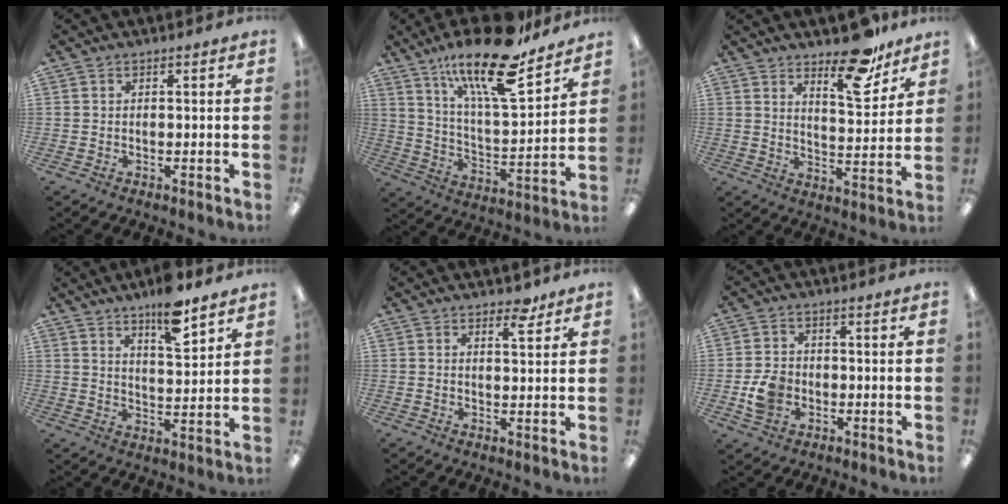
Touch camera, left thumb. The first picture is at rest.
{"total": 21.5, "force": [15.8, 5.8, 13.3], "torque": [-0.227, -0.099, 0.263]}
{"total": 13.9, "force": [10.3, 5.3, 7.7], "torque": [-0.092, -0.070, 0.174]}
{"total": 9.6, "force": [7.5, 2.4, 5.6], "torque": [-0.079, -0.048, 0.125]}
{"total": 4.1, "force": [3.2, 1.5, 2.1], "torque": [-0.007, -0.020, 0.048]}
{"total": 6.7, "force": [-1.7, 5.5, 3.5], "torque": [-0.071, 0.006, -0.030]}